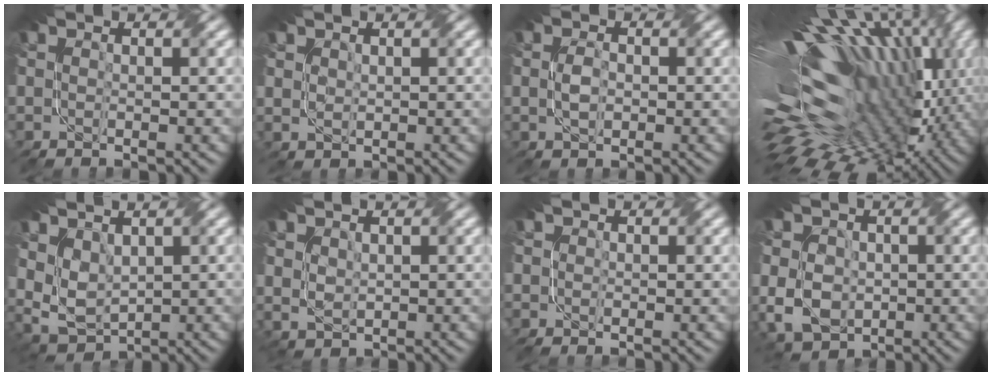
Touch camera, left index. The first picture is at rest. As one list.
[{"total": 0.9, "force": [0.5, 0.8, 0.3], "torque": [-0.017, -0.004, 0.015]}, {"total": 1.6, "force": [-0.9, 0.7, 1.1], "torque": [-0.025, -0.001, -0.019]}, {"total": 19.4, "force": [0.0, 9.4, 16.9], "torque": [-0.304, -0.013, -0.010]}, {"total": 4.9, "force": [1.9, 3.0, 3.3], "torque": [-0.079, 0.000, 0.032]}, {"total": 1.9, "force": [1.0, 1.3, 0.9], "torque": [-0.038, 0.001, 0.023]}, {"total": 0.0}, {"total": 7.2, "force": [-1.1, 5.6, 4.4], "torque": [-0.085, -0.001, -0.044]}]